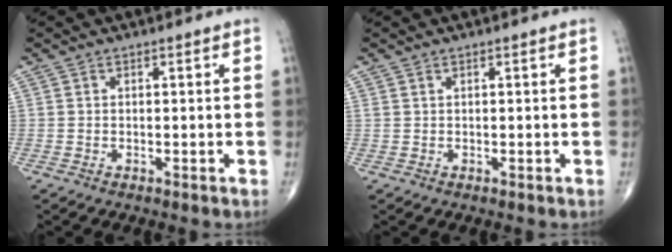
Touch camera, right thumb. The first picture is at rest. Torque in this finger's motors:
{"motor_torque": [-0.53, 0.12, 0.16, 0.28, -0.05]}